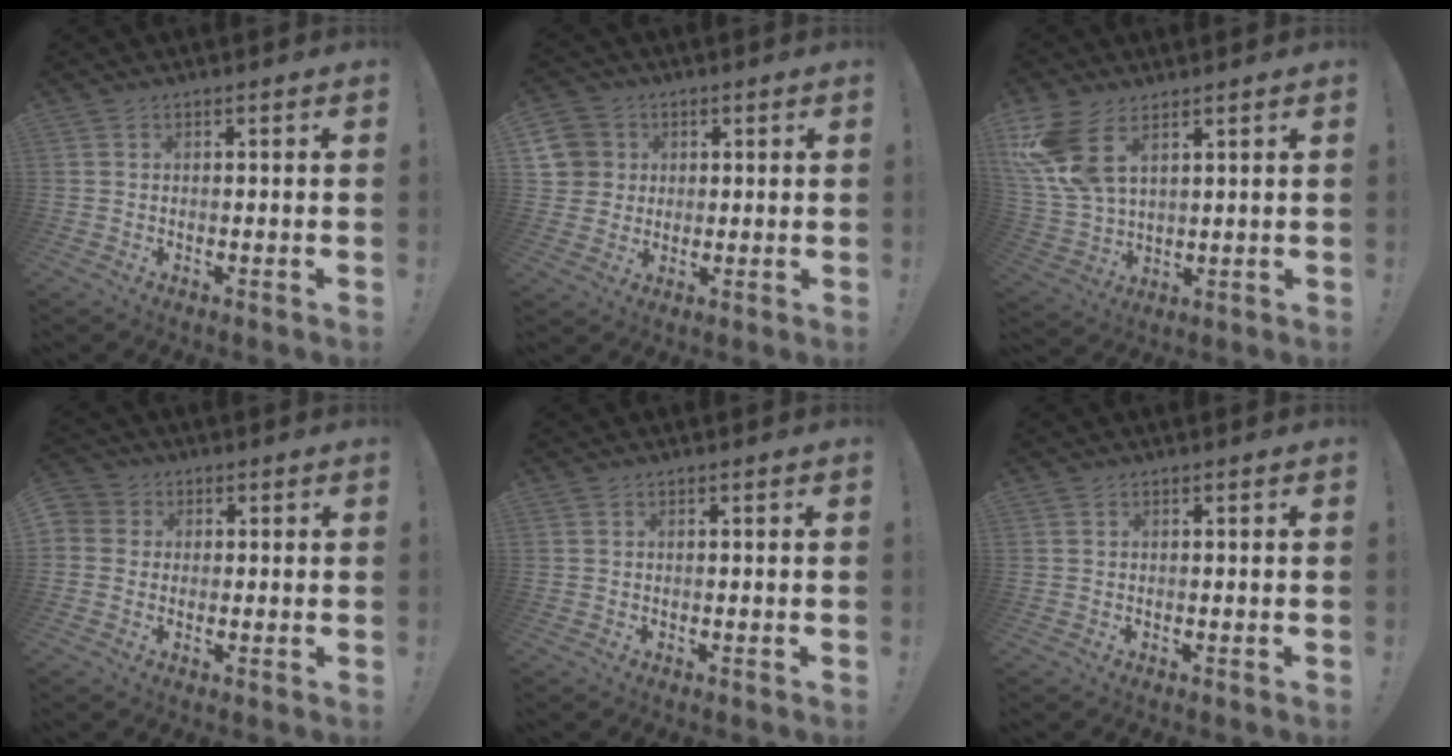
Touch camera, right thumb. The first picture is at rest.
{"total": 8.2, "force": [2.2, 7.7, 1.8], "torque": [-0.028, -0.004, 0.047]}
{"total": 12.3, "force": [6.5, 6.7, 8.0], "torque": [-0.170, -0.025, 0.127]}
{"total": 3.8, "force": [0.1, 3.6, 1.1], "torque": [-0.025, 0.005, 0.001]}
{"total": 0.0}
{"total": 0.0}